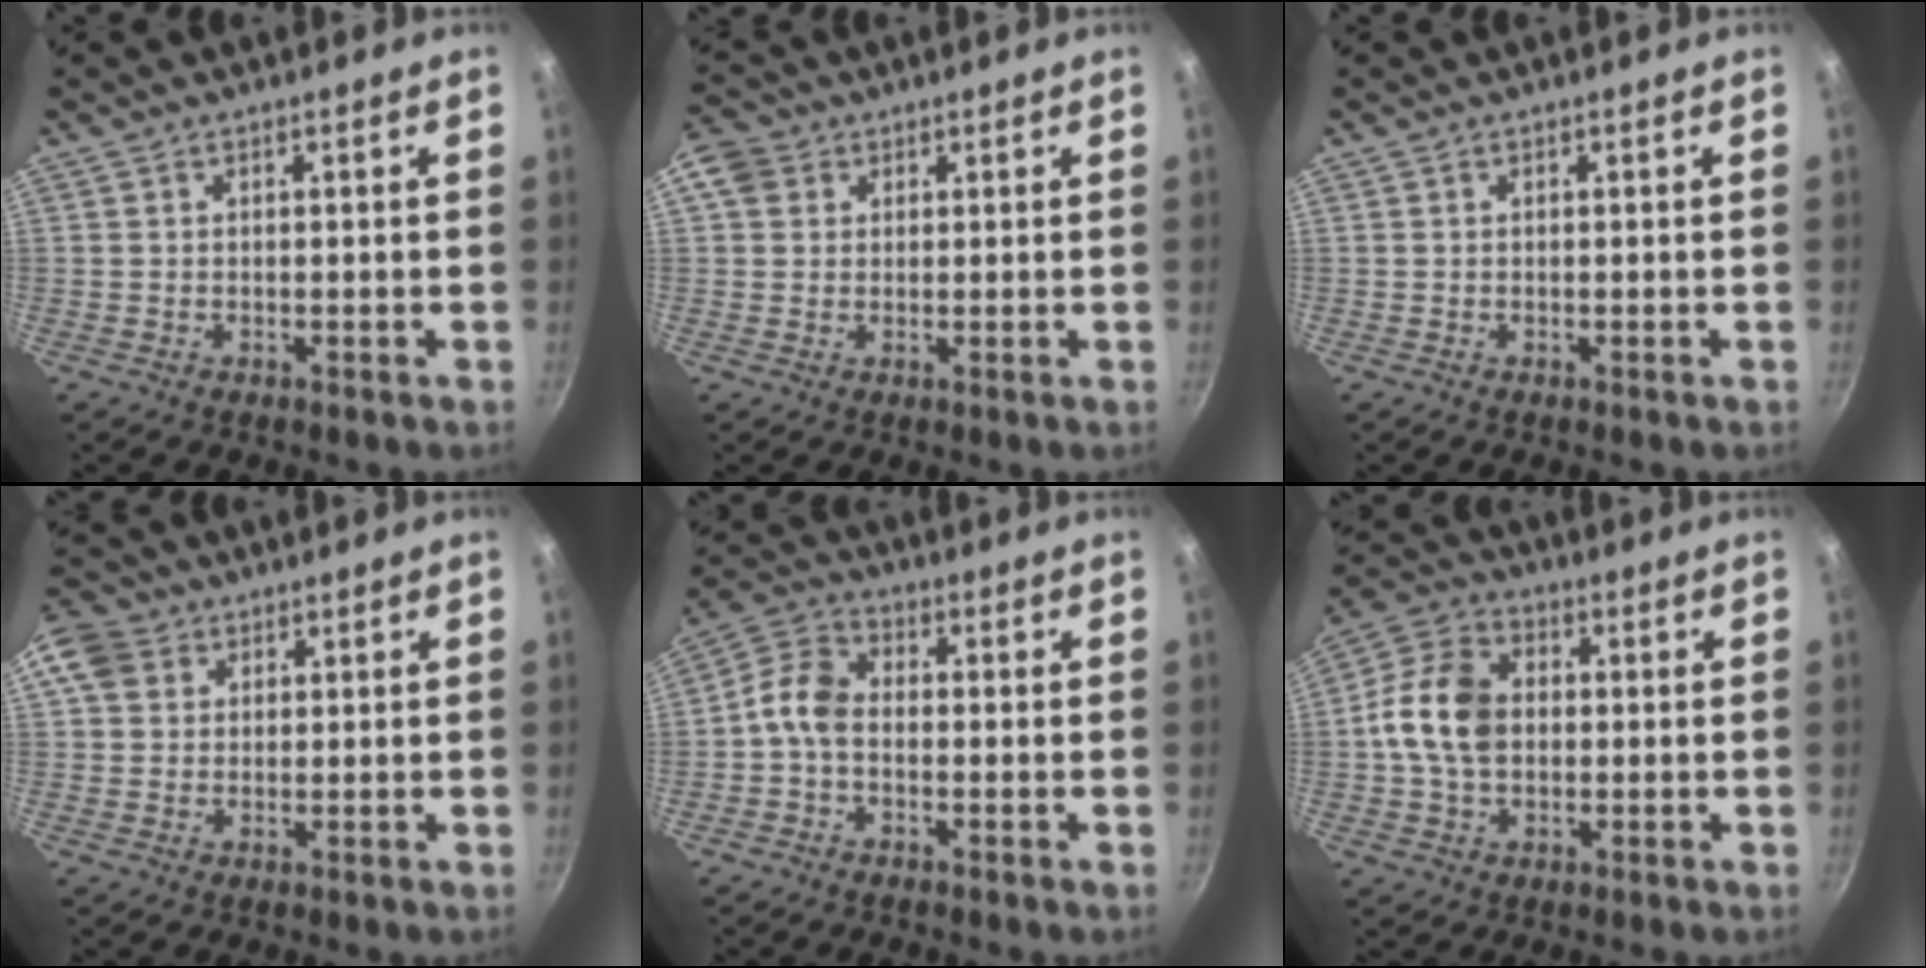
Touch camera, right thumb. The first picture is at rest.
{"total": 4.5, "force": [1.5, 3.9, 1.8], "torque": [-0.014, 0.002, 0.017]}
{"total": 0.0}
{"total": 7.3, "force": [2.4, 6.1, 3.2], "torque": [-0.045, 0.009, 0.032]}
{"total": 6.4, "force": [-1.4, 4.4, 4.5], "torque": [-0.087, 0.030, -0.044]}
{"total": 12.0, "force": [0.2, 8.7, 8.3], "torque": [-0.140, 0.021, -0.012]}